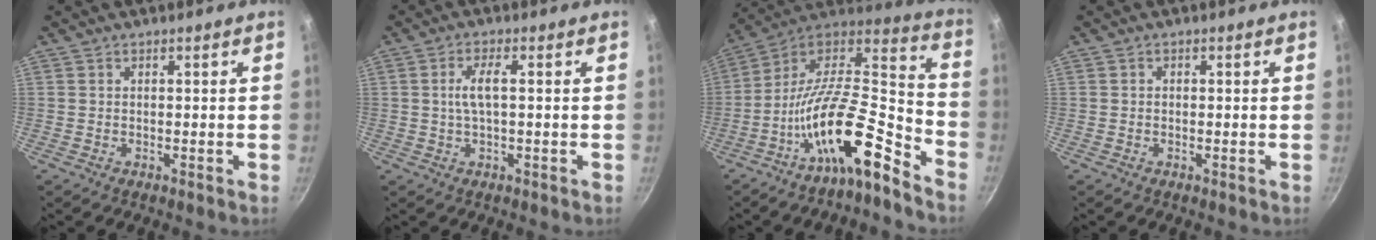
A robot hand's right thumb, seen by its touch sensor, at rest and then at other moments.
{"total": 4.1, "force": [0.3, 1.2, 3.9], "torque": [-0.088, 0.009, 0.005]}
{"total": 20.0, "force": [-11.8, 5.8, 15.0], "torque": [-0.228, 0.096, -0.223]}
{"total": 0.6, "force": [-0.1, 0.5, 0.2], "torque": [-0.003, 0.003, -0.002]}